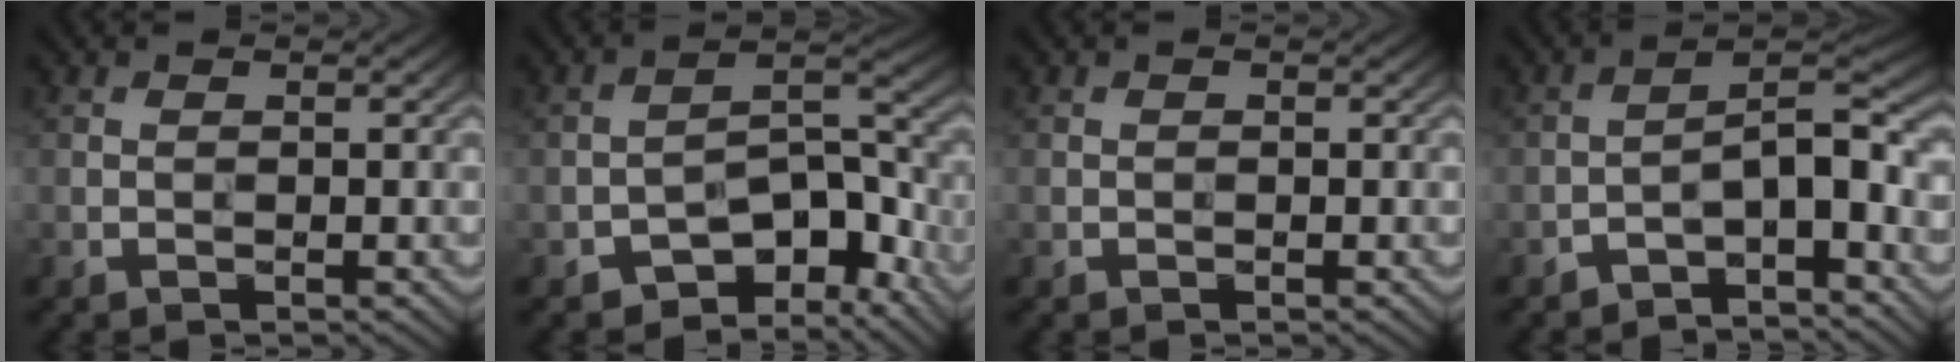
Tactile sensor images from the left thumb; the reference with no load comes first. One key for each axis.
{"total": 8.9, "fx": -5.5, "fy": 4.3, "fz": 5.4, "tx": -0.066, "ty": -0.001, "tz": -0.103}
{"total": 0.0}
{"total": 6.2, "fx": -3.8, "fy": 1.8, "fz": 4.5, "tx": -0.061, "ty": 0.016, "tz": -0.071}